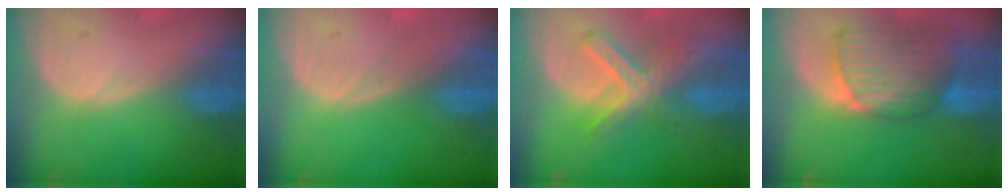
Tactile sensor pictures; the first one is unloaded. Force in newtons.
{"total": 0.0}
{"total": 7.4, "press": 6.4, "slide": 3.8}
{"total": 9.8, "press": 8.5, "slide": 4.8}